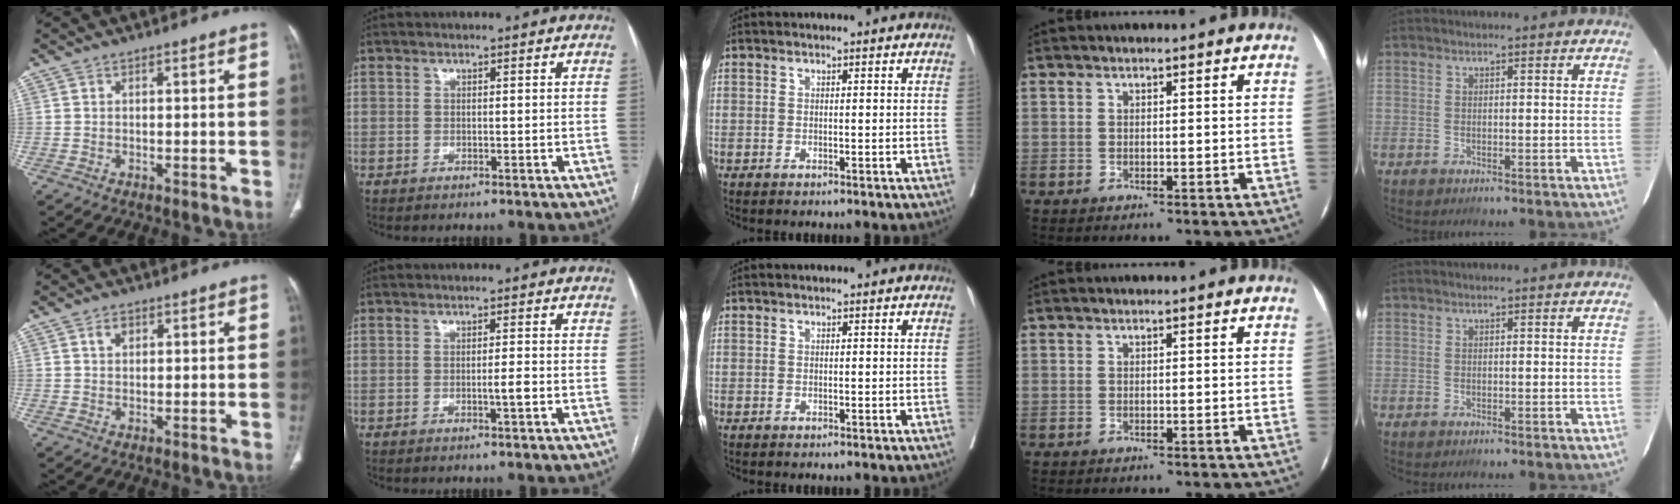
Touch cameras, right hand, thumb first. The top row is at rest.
{"thumb": {"total": 2.0, "force": [0.9, 1.4, 1.1], "torque": [-0.016, 0.000, 0.015]}, "index": {"total": 1.6, "force": [-0.5, -0.2, 1.5], "torque": [-0.027, -0.002, -0.008]}}